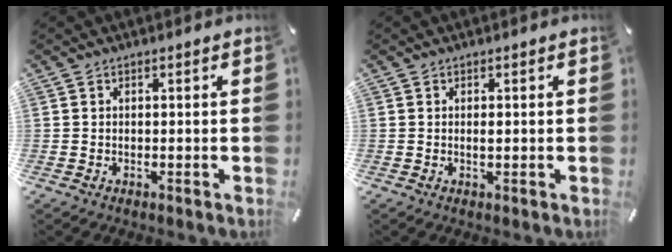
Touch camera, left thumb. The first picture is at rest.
{"total": 0.9, "force": [0.1, 0.3, 0.8], "torque": [-0.016, 0.000, 0.000]}